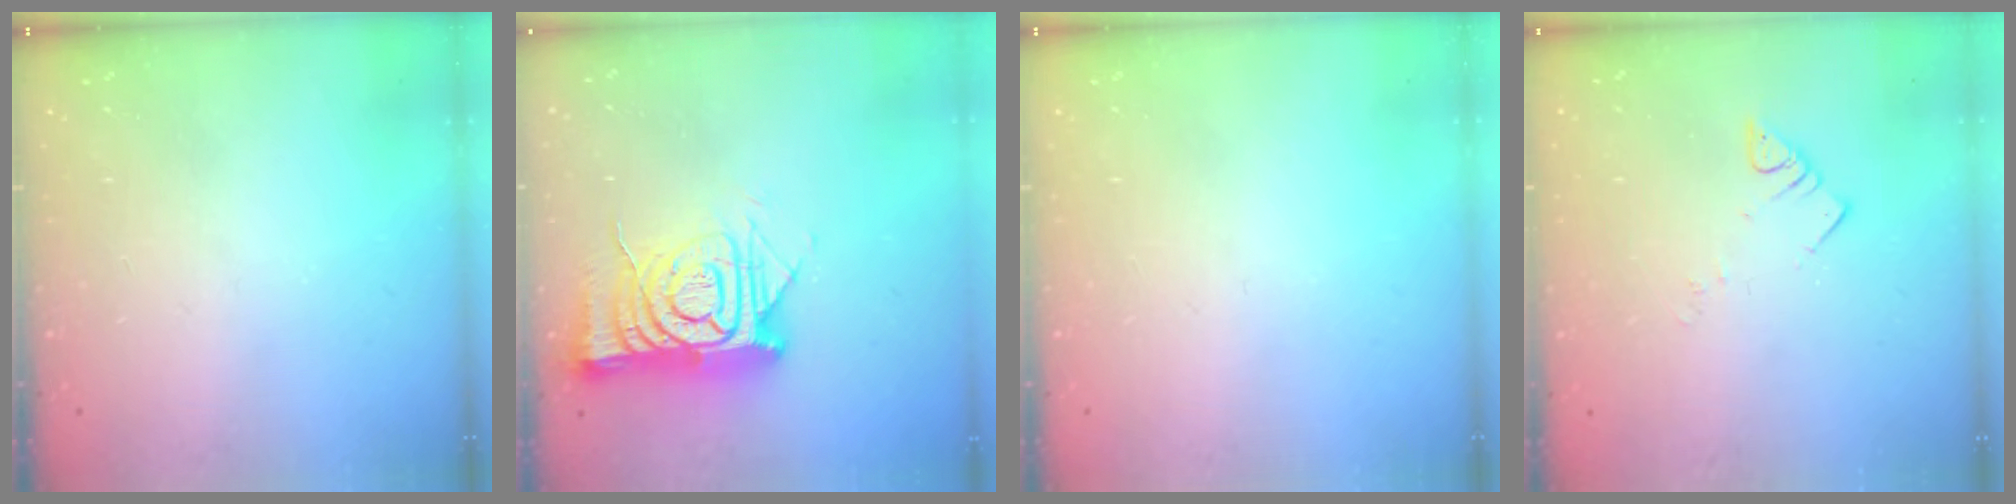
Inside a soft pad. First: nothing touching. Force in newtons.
{"total": 15.8, "press": 15.7, "slide": 1.4}
{"total": 0.0}
{"total": 3.6, "press": 3.6, "slide": 0.6}